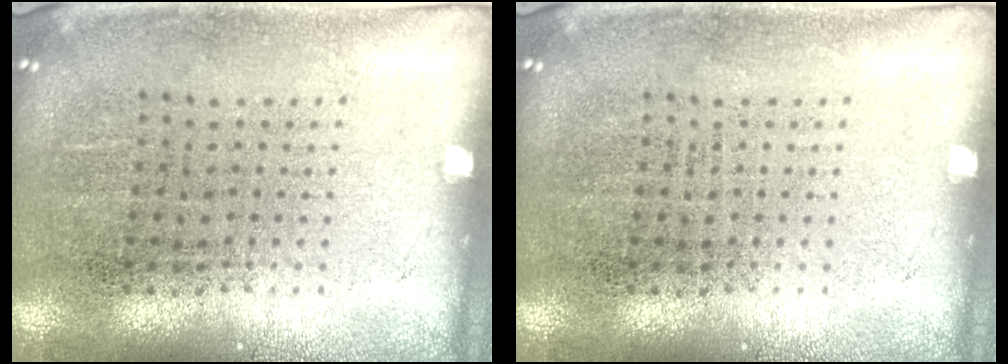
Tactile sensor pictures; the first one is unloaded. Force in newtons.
{"total": 0.0}